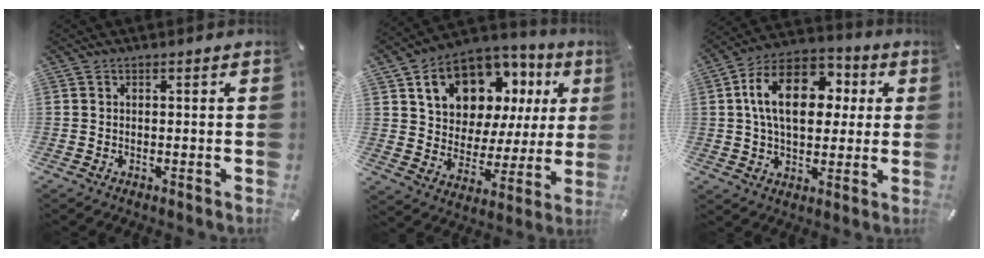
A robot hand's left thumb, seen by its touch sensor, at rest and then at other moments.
{"total": 15.0, "force": [8.2, 10.7, 6.6], "torque": [-0.115, -0.047, 0.149]}
{"total": 17.0, "force": [3.6, 11.5, 12.1], "torque": [-0.215, 0.003, 0.062]}